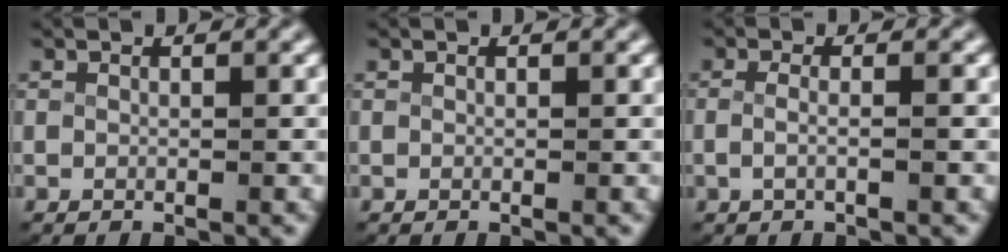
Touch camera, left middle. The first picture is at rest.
{"total": 0.0}
{"total": 1.5, "force": [-0.7, 0.3, 1.3], "torque": [-0.040, -0.010, -0.008]}